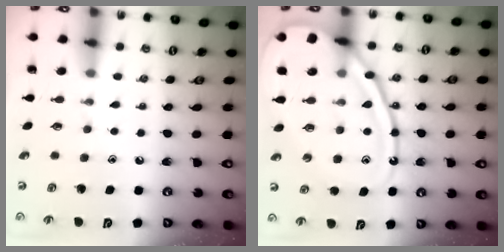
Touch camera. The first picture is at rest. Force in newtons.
{"total": 19.5, "press": 19.4, "slide": 1.2}